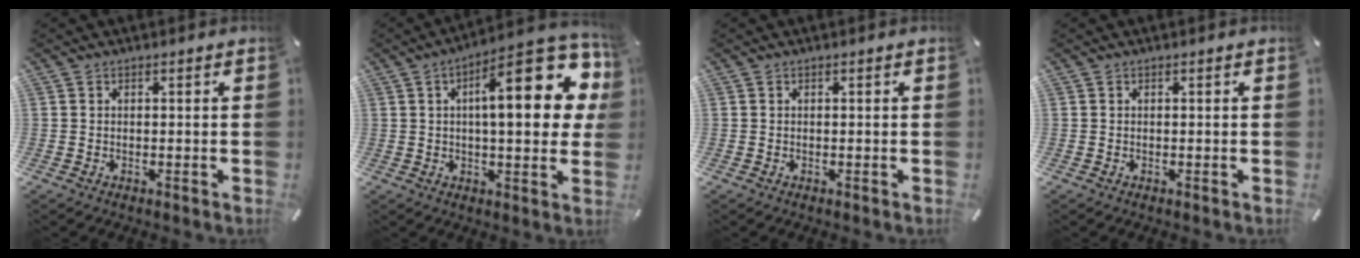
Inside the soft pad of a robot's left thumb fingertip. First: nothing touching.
{"total": 22.8, "force": [6.6, 8.4, 20.1], "torque": [-0.285, -0.023, 0.098]}
{"total": 0.0}
{"total": 0.0}